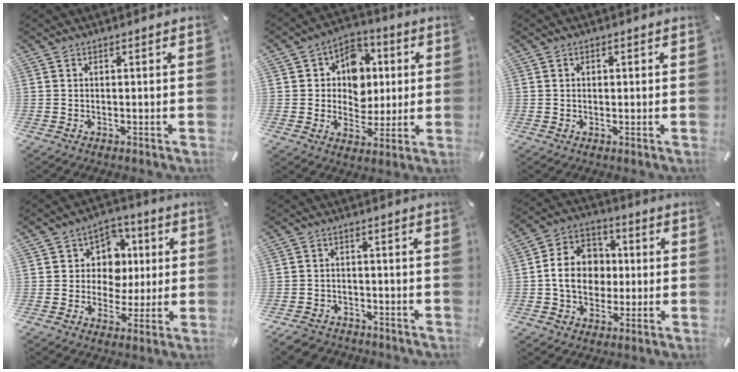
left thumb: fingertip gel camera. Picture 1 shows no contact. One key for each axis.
{"total": 10.5, "fx": 1.1, "fy": 9.5, "fz": 4.5, "tx": -0.062, "ty": -0.001, "tz": 0.021}
{"total": 1.1, "fx": 0.0, "fy": 1.0, "fz": 0.5, "tx": -0.010, "ty": 0.006, "tz": -0.001}
{"total": 9.4, "fx": 0.3, "fy": 9.0, "fz": 2.8, "tx": -0.039, "ty": 0.002, "tz": 0.007}
{"total": 4.2, "fx": -3.3, "fy": 2.4, "fz": 0.9, "tx": -0.025, "ty": 0.018, "tz": -0.067}
{"total": 12.0, "fx": -0.7, "fy": 10.4, "fz": 5.9, "tx": -0.117, "ty": 0.021, "tz": -0.008}